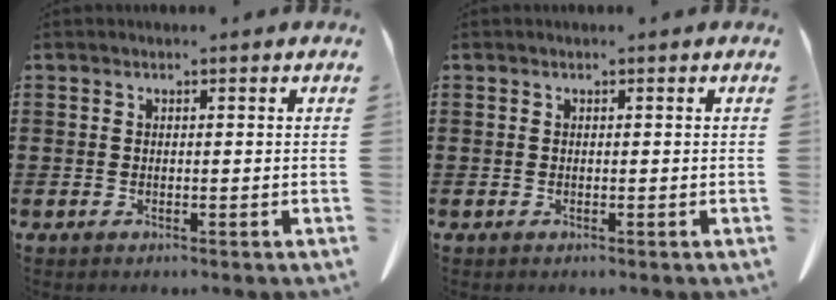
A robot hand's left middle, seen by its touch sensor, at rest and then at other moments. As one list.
[{"total": 0.0}]